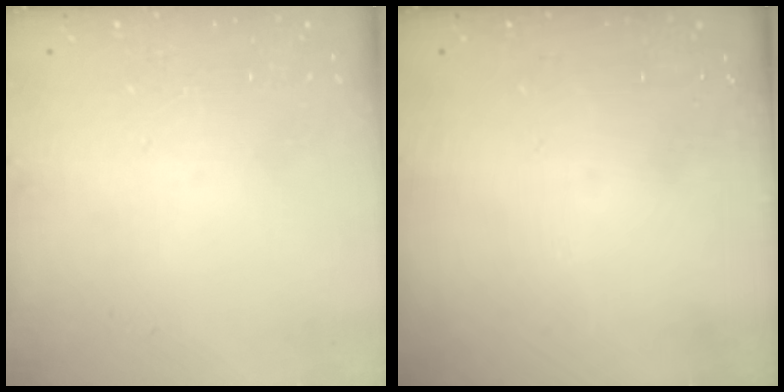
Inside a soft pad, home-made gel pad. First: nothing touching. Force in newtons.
{"total": 0.0}